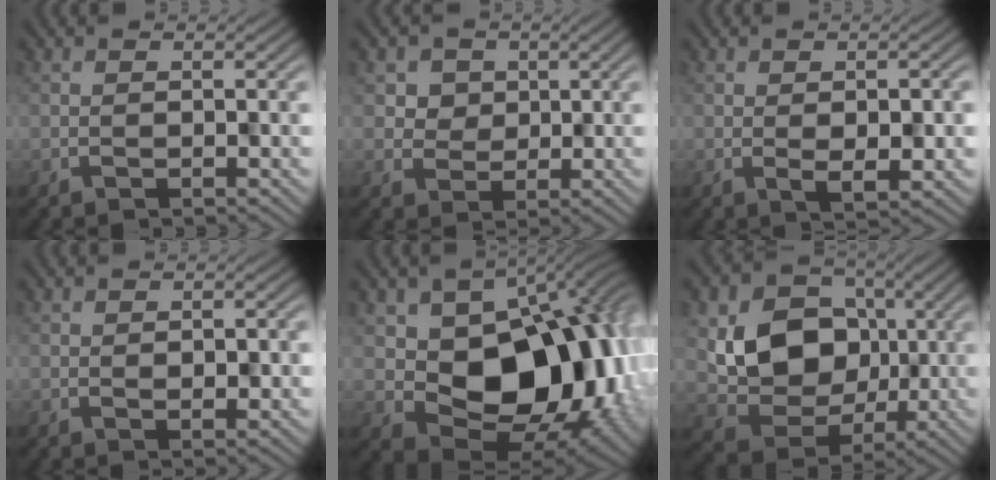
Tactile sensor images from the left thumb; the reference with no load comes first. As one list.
[{"total": 3.9, "force": [2.3, 3.2, 0.1], "torque": [-0.017, -0.009, 0.043]}, {"total": 4.3, "force": [0.0, 1.9, 3.9], "torque": [-0.062, 0.001, 0.005]}, {"total": 3.1, "force": [0.4, 1.8, 2.5], "torque": [-0.025, 0.010, 0.012]}, {"total": 14.9, "force": [1.1, 10.5, 10.6], "torque": [-0.146, -0.017, 0.029]}, {"total": 10.5, "force": [1.2, 8.7, 5.8], "torque": [-0.114, -0.010, 0.014]}]